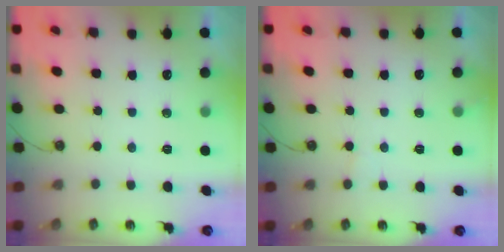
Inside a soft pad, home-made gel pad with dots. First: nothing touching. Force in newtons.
{"total": 4.9, "press": 4.8, "slide": 0.3}